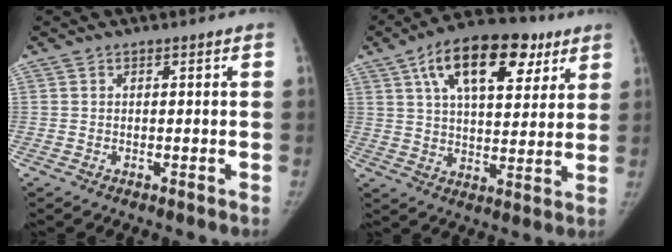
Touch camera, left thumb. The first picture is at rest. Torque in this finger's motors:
{"motor_torque": [2.94, 2.06, 1.89, -0.88, 0.53]}